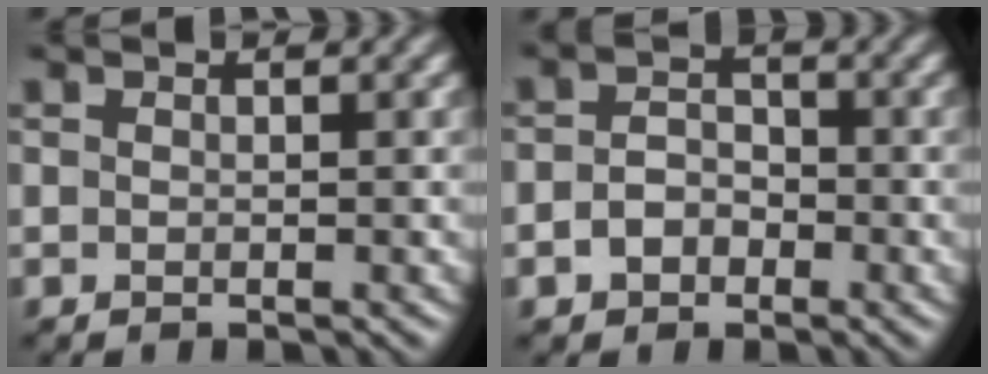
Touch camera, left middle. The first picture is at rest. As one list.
[{"total": 2.4, "force": [-1.4, 1.7, 1.1], "torque": [-0.019, 0.002, -0.027]}]